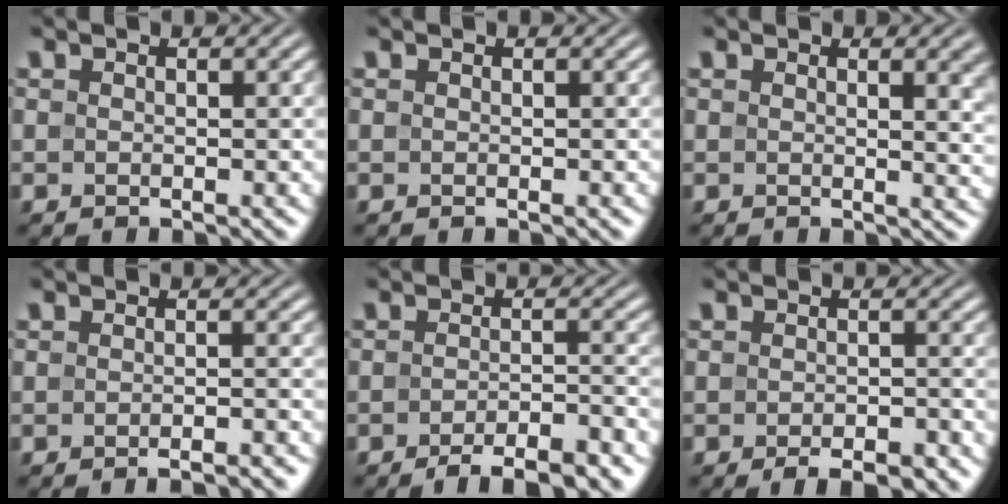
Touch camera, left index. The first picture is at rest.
{"total": 0.0}
{"total": 4.3, "force": [1.3, 1.8, 3.7], "torque": [-0.021, 0.002, 0.017]}
{"total": 2.8, "force": [-2.2, 0.5, 1.7], "torque": [-0.011, 0.008, -0.032]}
{"total": 5.8, "force": [-4.1, 1.5, 3.8], "torque": [-0.052, 0.001, -0.061]}
{"total": 3.6, "force": [-2.4, 1.2, 2.3], "torque": [-0.028, 0.001, -0.032]}